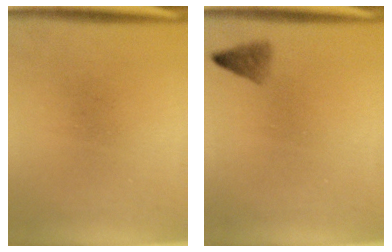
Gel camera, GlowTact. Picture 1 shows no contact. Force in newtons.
{"total": 1.6}